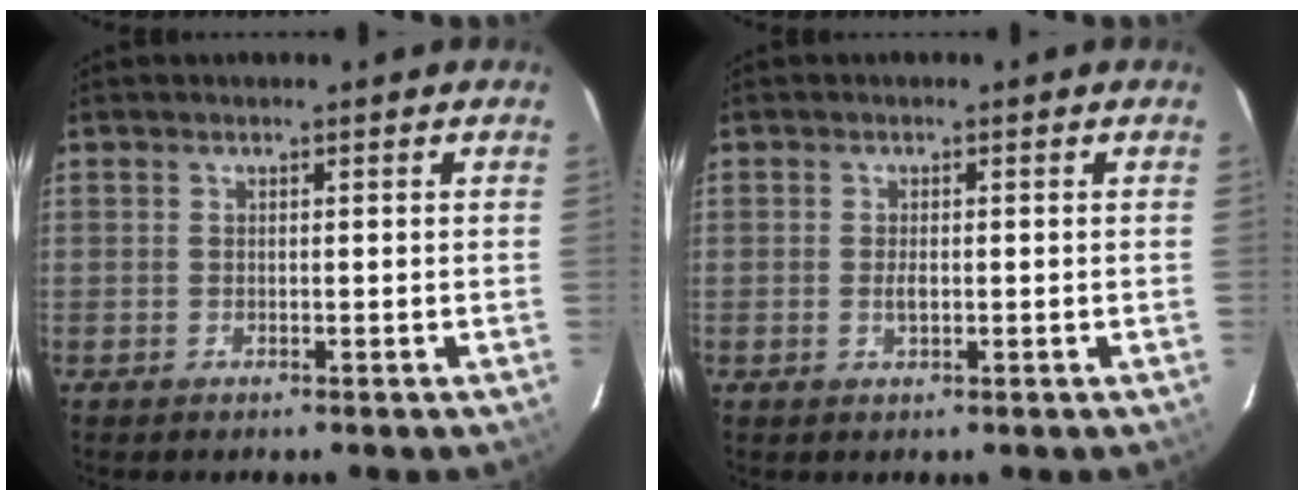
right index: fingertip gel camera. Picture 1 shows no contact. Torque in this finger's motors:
{"motor_torque": [0.52, 0.38, 0.23, 0.04]}